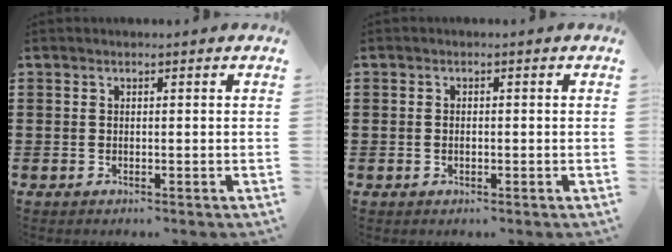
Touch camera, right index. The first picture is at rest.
{"total": 0.8, "force": [-0.2, 0.4, 0.7], "torque": [-0.016, -0.001, -0.004]}